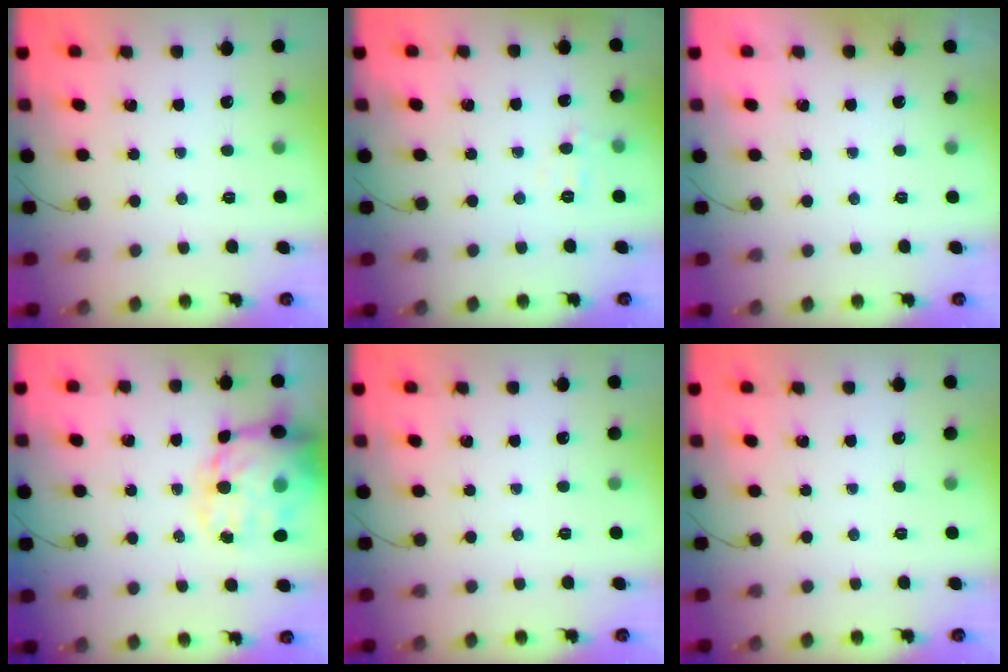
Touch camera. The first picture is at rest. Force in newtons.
{"total": 3.7, "press": 3.5, "slide": 1.2}
{"total": 1.9, "press": 1.9, "slide": 0.3}
{"total": 18.8, "press": 18.1, "slide": 5.0}
{"total": 0.0}
{"total": 0.0}